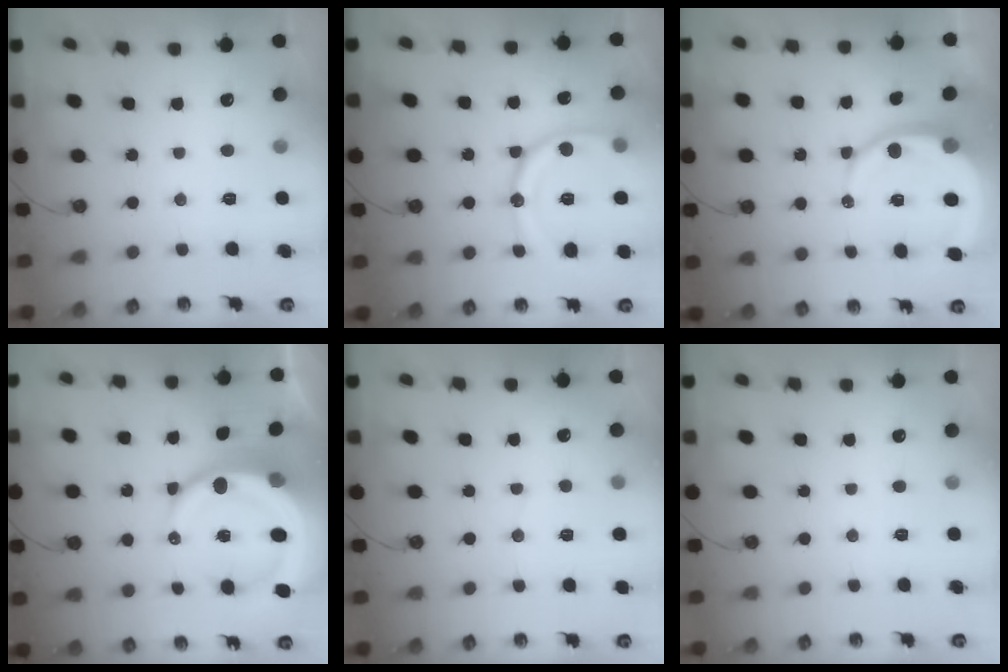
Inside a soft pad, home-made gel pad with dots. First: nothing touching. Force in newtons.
{"total": 16.9, "press": 16.8, "slide": 1.8}
{"total": 11.4, "press": 11.3, "slide": 1.4}
{"total": 18.7, "press": 18.6, "slide": 1.9}
{"total": 2.7, "press": 2.4, "slide": 1.2}
{"total": 0.0}